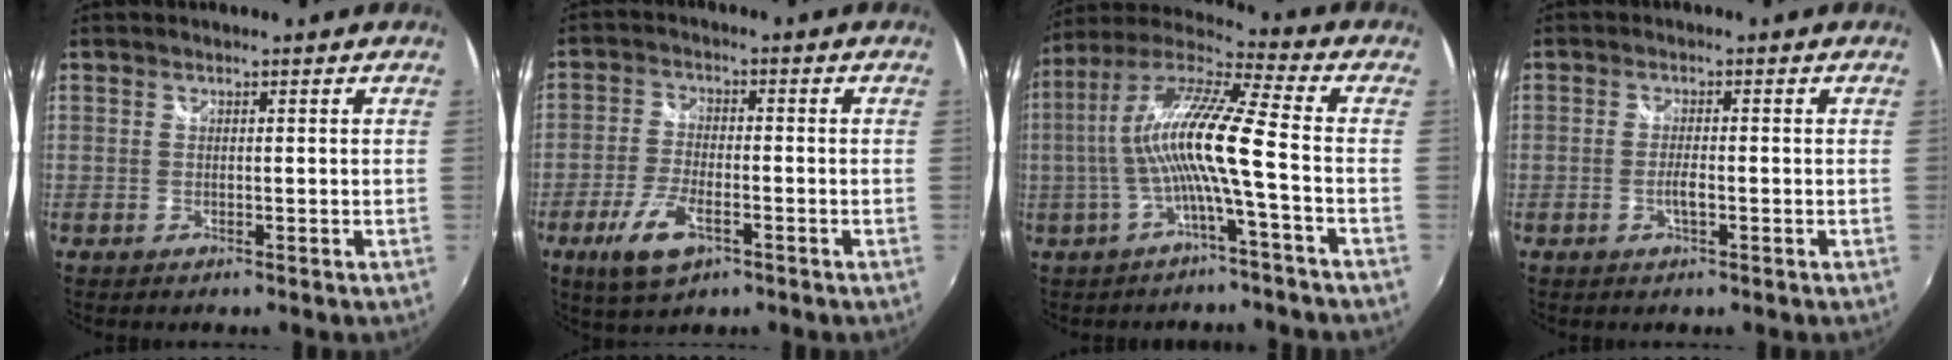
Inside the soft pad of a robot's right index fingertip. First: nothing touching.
{"total": 8.6, "force": [-4.4, 3.7, 6.4], "torque": [-0.148, -0.010, -0.079]}
{"total": 12.9, "force": [-2.5, -0.2, 12.6], "torque": [-0.229, 0.007, -0.047]}
{"total": 2.0, "force": [-0.7, 0.4, 1.8], "torque": [-0.038, -0.002, -0.014]}